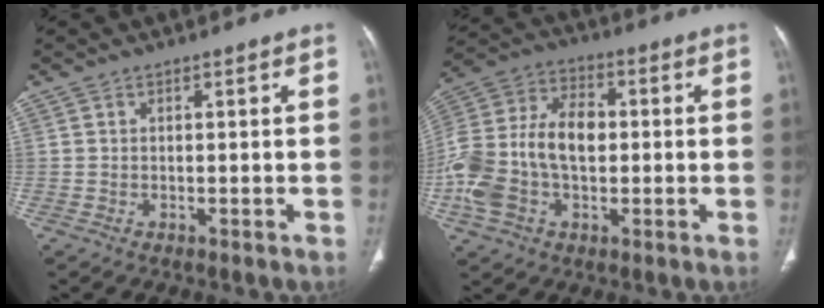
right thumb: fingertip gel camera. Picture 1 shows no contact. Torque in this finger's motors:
{"motor_torque": [2.58, 2.44, 1.65, -1.12, 0.24]}